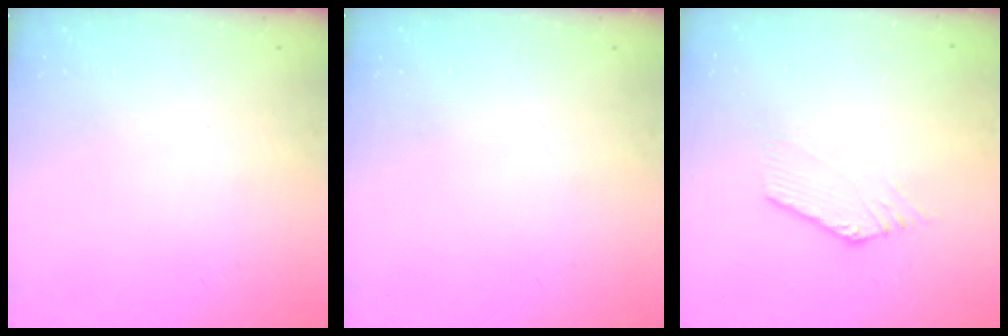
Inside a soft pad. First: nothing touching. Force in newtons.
{"total": 0.0}
{"total": 1.0, "press": 1.0, "slide": 0.1}